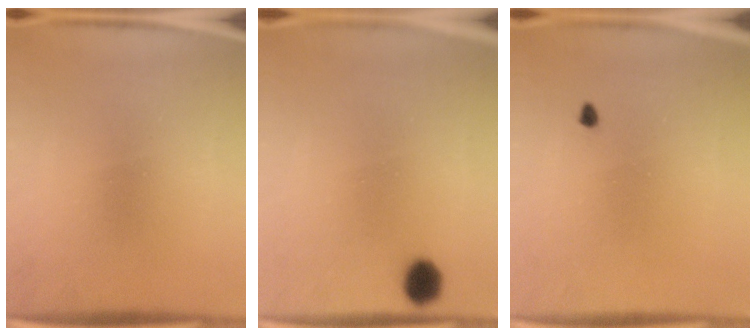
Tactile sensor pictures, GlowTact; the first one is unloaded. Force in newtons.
{"total": 2.3}
{"total": 0.7}